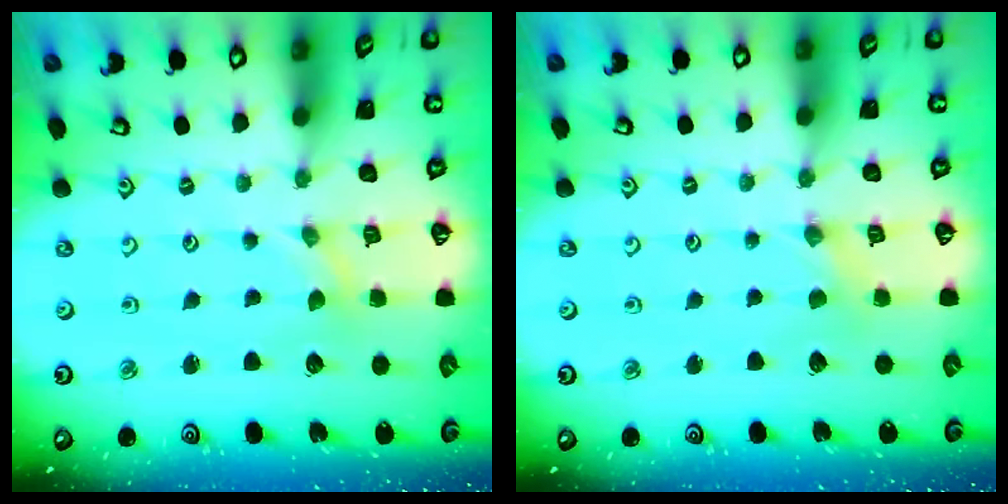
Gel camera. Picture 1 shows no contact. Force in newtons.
{"total": 1.4, "press": 1.3, "slide": 0.2}